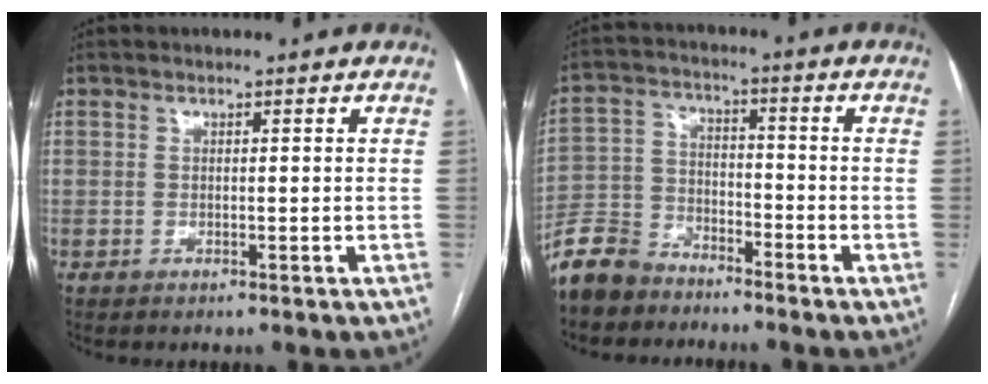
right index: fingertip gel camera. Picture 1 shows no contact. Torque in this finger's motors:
{"motor_torque": [-1.09, -1.05, -1.05, -0.21]}